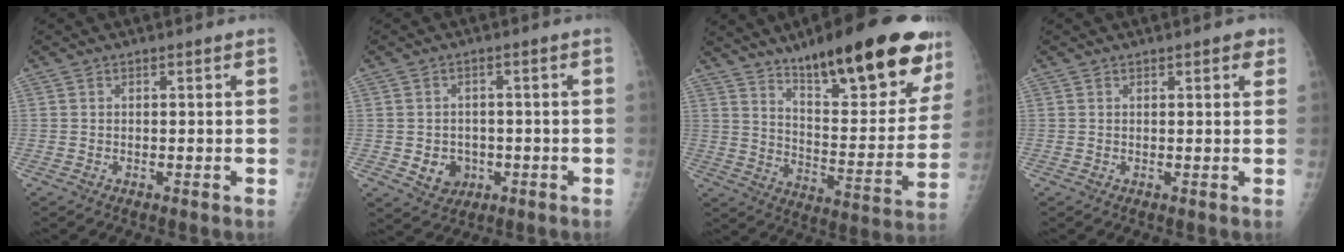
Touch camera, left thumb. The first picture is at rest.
{"total": 5.4, "force": [-1.3, 4.6, 2.4], "torque": [-0.015, 0.006, -0.012]}
{"total": 27.7, "force": [18.2, 7.9, 19.4], "torque": [-0.235, -0.073, 0.267]}
{"total": 2.2, "force": [1.2, 0.9, 1.6], "torque": [-0.011, -0.001, 0.012]}